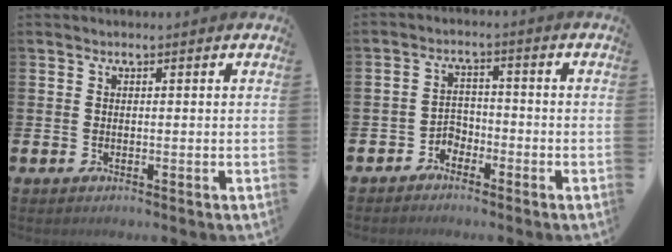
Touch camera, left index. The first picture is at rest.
{"total": 2.6, "force": [-2.3, 1.2, 0.1], "torque": [-0.014, 0.004, -0.052]}